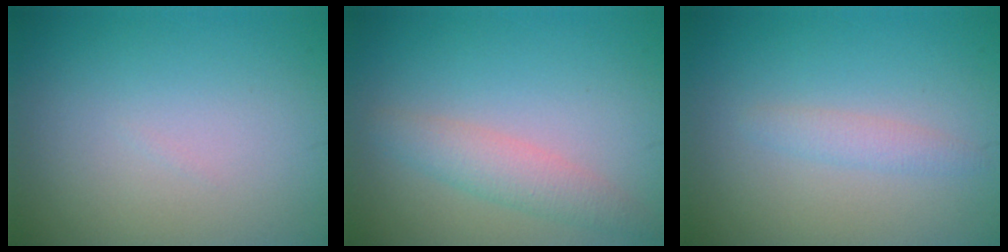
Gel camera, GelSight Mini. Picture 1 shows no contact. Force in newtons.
{"total": 2.7, "press": 2.6, "slide": 0.2}
{"total": 1.4, "press": 1.4, "slide": 0.1}